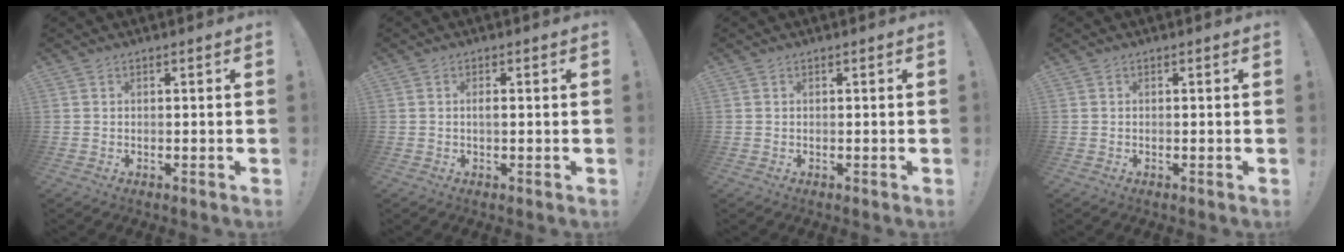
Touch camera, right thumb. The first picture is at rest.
{"total": 1.3, "force": [-0.2, 0.4, 1.2], "torque": [-0.019, 0.000, -0.005]}
{"total": 0.0}
{"total": 0.0}